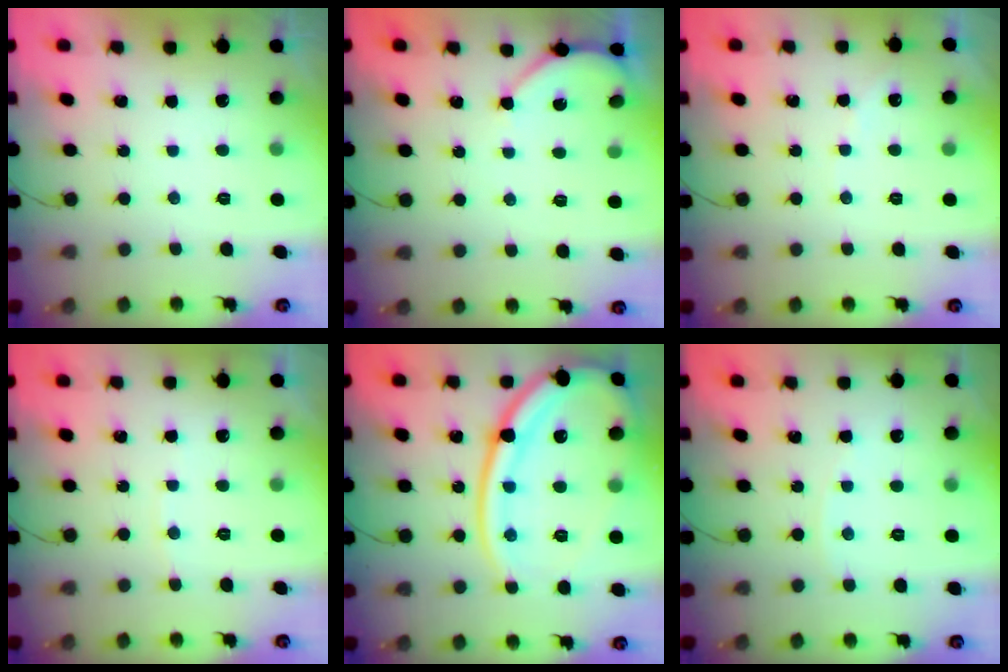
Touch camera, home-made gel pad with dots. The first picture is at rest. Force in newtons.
{"total": 4.6, "press": 4.6, "slide": 0.3}
{"total": 2.8, "press": 2.8, "slide": 0.5}
{"total": 2.2, "press": 2.2, "slide": 0.3}
{"total": 23.9, "press": 23.7, "slide": 2.6}
{"total": 1.6, "press": 1.6, "slide": 0.2}